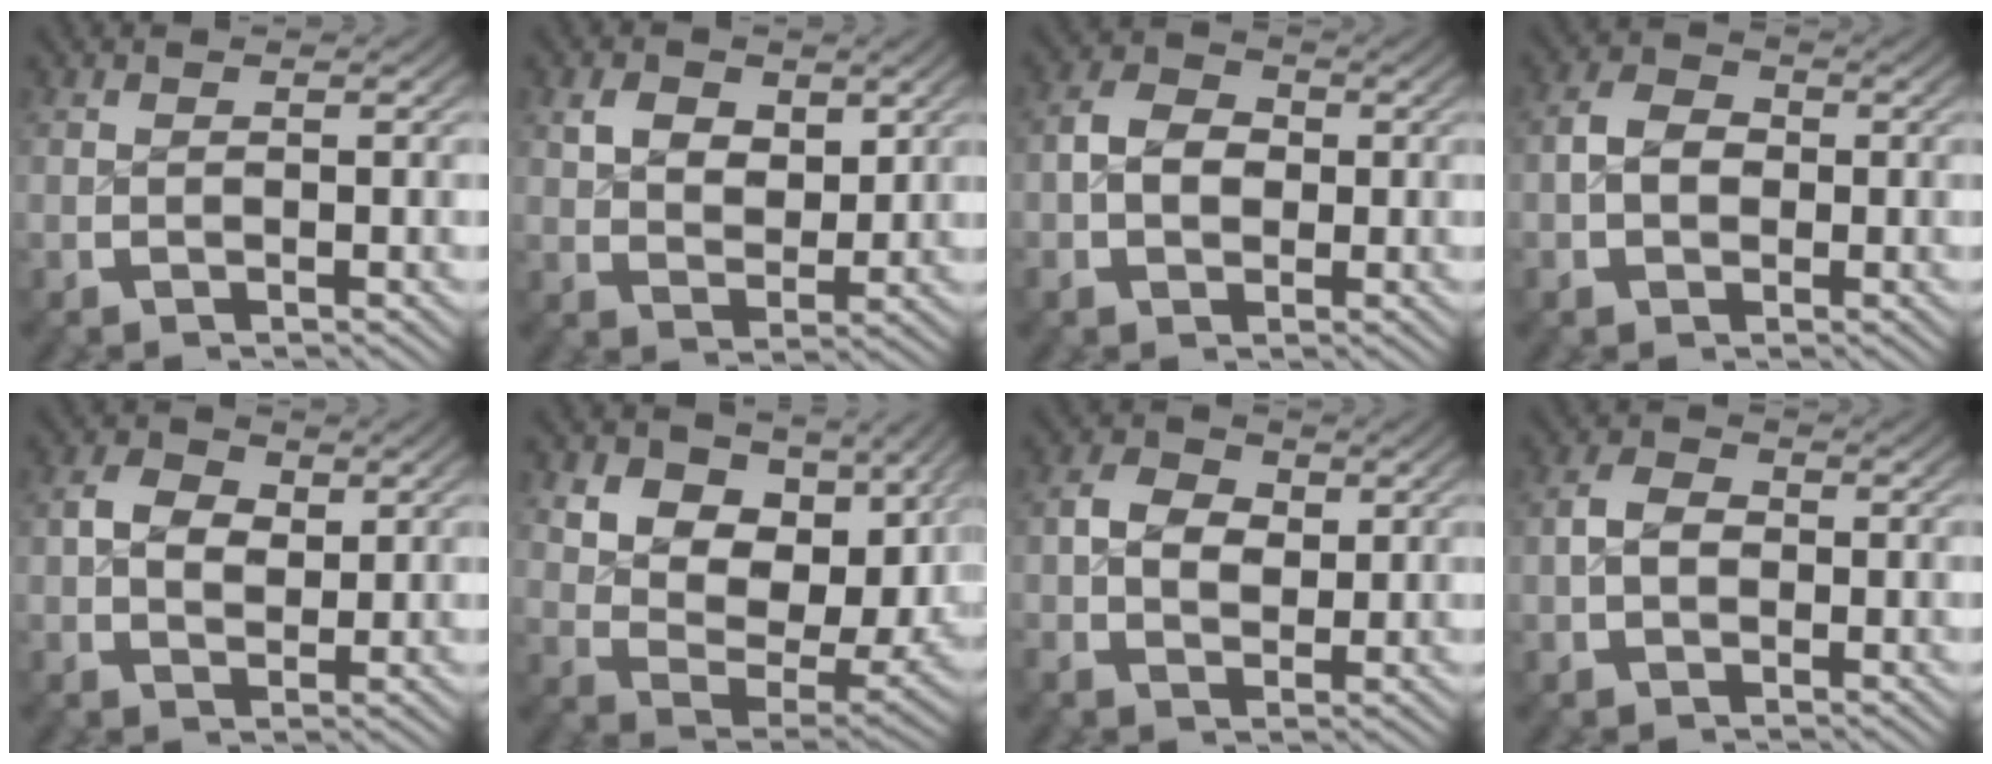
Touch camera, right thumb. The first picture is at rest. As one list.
[{"total": 3.7, "force": [1.4, 2.6, 2.2], "torque": [-0.035, -0.020, 0.035]}, {"total": 4.5, "force": [-0.2, 3.5, 2.8], "torque": [-0.051, -0.007, -0.006]}, {"total": 3.7, "force": [-0.3, 3.0, 2.2], "torque": [-0.041, -0.005, -0.008]}, {"total": 3.4, "force": [0.7, 2.6, 2.1], "torque": [-0.036, -0.013, 0.017]}, {"total": 11.6, "force": [2.4, 8.0, 8.1], "torque": [-0.150, -0.031, 0.046]}, {"total": 4.1, "force": [0.2, 3.2, 2.5], "torque": [-0.045, -0.016, 0.005]}, {"total": 2.8, "force": [-0.3, 2.2, 1.7], "torque": [-0.032, -0.002, -0.008]}]